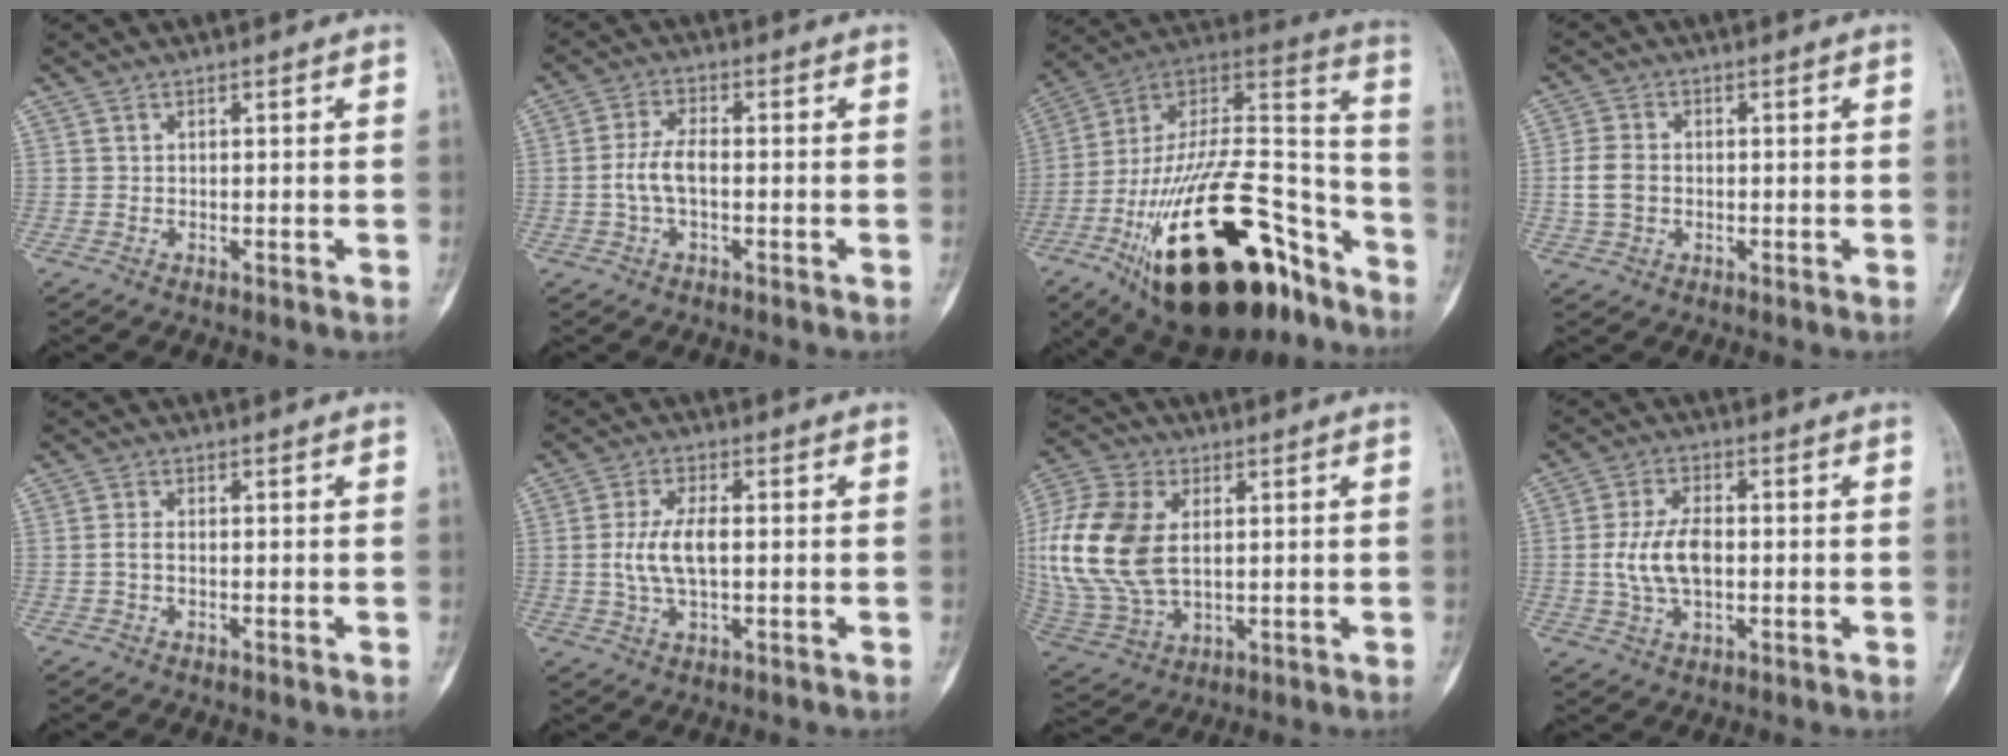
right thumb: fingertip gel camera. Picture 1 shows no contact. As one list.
[{"total": 5.1, "force": [-0.8, 2.3, 4.5], "torque": [-0.095, 0.017, -0.020]}, {"total": 37.8, "force": [-20.5, 15.9, 27.5], "torque": [-0.423, 0.075, -0.330]}, {"total": 4.9, "force": [-0.4, 3.7, 3.1], "torque": [-0.062, 0.010, -0.009]}, {"total": 1.4, "force": [-0.2, 0.7, 1.2], "torque": [-0.026, 0.001, -0.005]}, {"total": 7.0, "force": [0.0, 3.0, 6.3], "torque": [-0.133, 0.006, -0.003]}, {"total": 19.1, "force": [2.2, 12.1, 14.6], "torque": [-0.322, -0.005, 0.047]}, {"total": 8.7, "force": [-0.4, 4.8, 7.3], "torque": [-0.147, 0.008, -0.007]}]